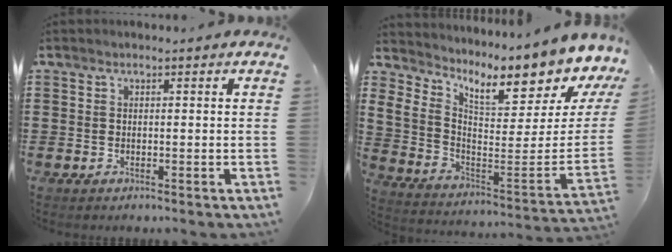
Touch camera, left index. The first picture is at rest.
{"total": 7.6, "force": [5.8, 2.0, 4.5], "torque": [-0.094, -0.065, 0.087]}